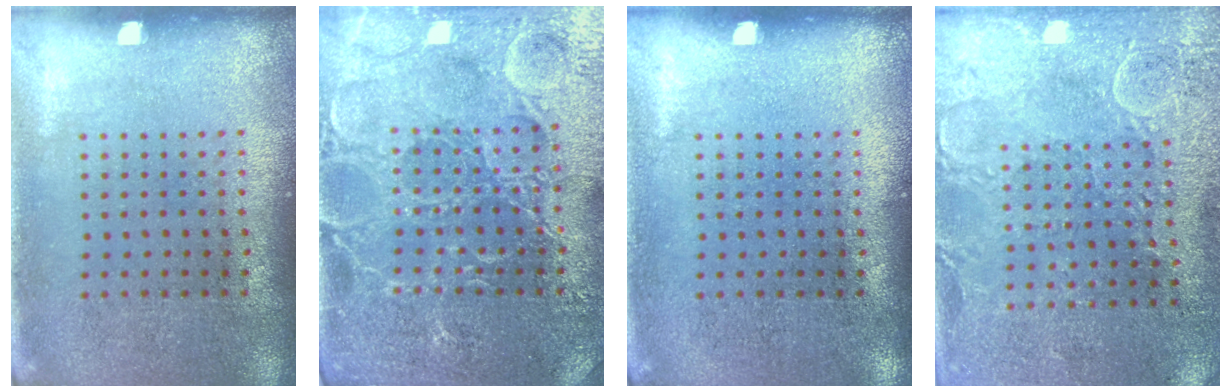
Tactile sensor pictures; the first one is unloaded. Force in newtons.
{"total": 4.8, "press": 4.5, "slide": 1.6}
{"total": 0.0}
{"total": 2.8, "press": 2.7, "slide": 0.8}